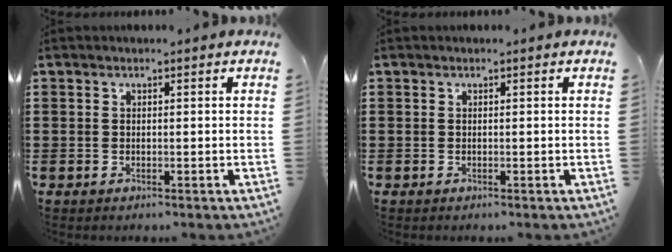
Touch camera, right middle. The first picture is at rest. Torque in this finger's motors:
{"motor_torque": [-1.01, 0.17, -0.49, -0.01]}